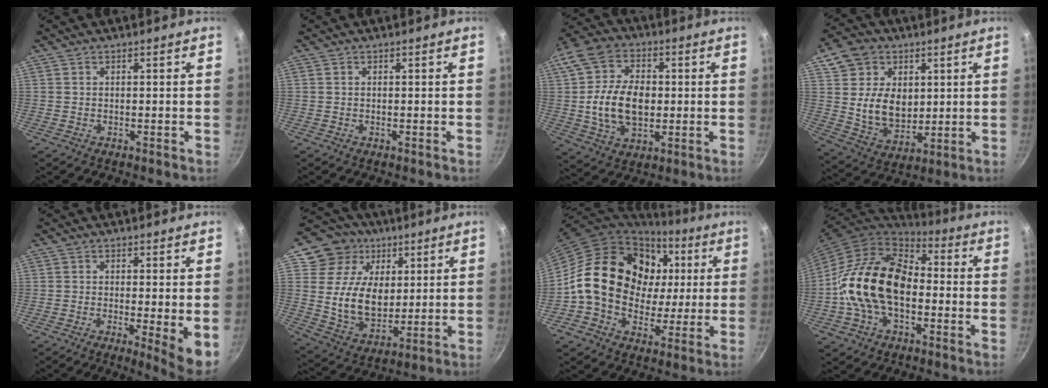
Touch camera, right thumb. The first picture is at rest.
{"total": 0.0}
{"total": 17.4, "force": [0.2, 12.2, 12.3], "torque": [-0.223, 0.017, 0.001]}
{"total": 13.7, "force": [3.1, 10.8, 7.8], "torque": [-0.104, -0.019, 0.062]}
{"total": 6.1, "force": [-0.7, 0.8, 6.0], "torque": [-0.085, -0.018, -0.008]}
{"total": 16.7, "force": [5.4, 13.5, 8.4], "torque": [-0.106, -0.022, 0.098]}
{"total": 22.2, "force": [2.8, 17.6, 13.2], "torque": [-0.201, 0.020, 0.047]}
{"total": 19.1, "force": [-2.3, 13.0, 13.8], "torque": [-0.229, 0.045, -0.054]}